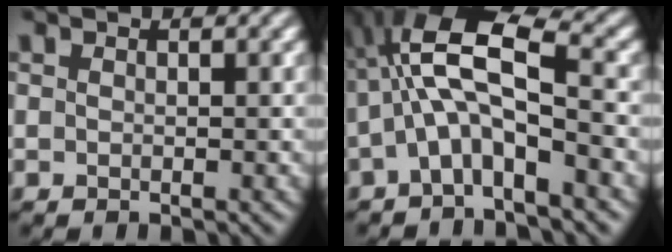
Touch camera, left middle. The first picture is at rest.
{"total": 7.7, "force": [-0.5, 2.6, 7.2], "torque": [-0.134, 0.028, -0.029]}